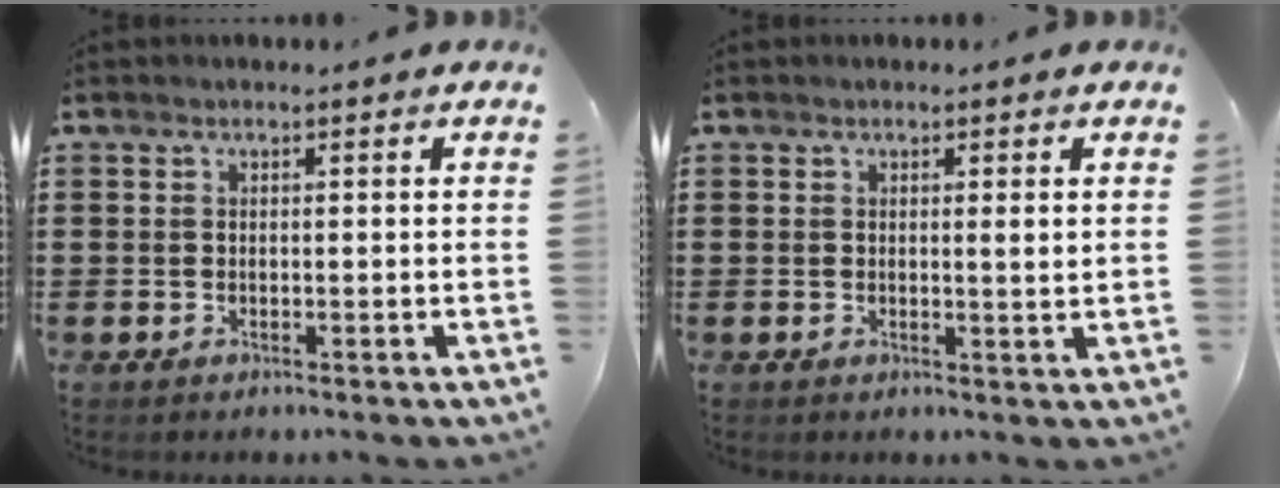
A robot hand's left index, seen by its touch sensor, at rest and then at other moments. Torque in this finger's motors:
{"motor_torque": [0.52, 0.16, 0.05, 0.03]}